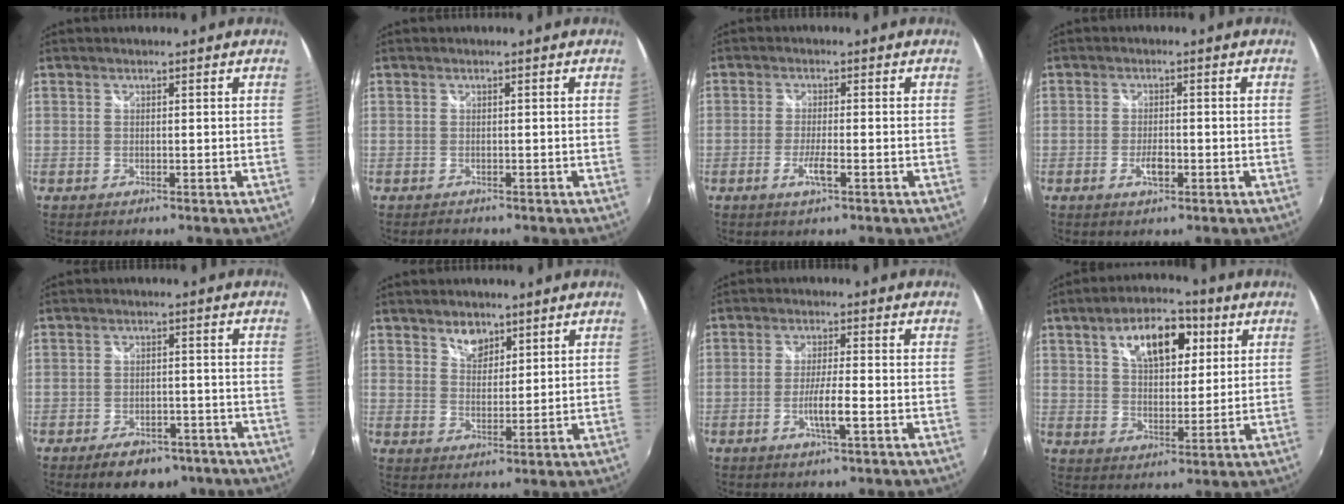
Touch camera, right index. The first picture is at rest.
{"total": 0.0}
{"total": 3.4, "force": [-1.6, 0.3, 3.0], "torque": [-0.063, -0.005, -0.031]}
{"total": 3.0, "force": [-1.2, 1.4, 2.4], "torque": [-0.046, -0.002, -0.023]}
{"total": 8.8, "force": [-6.3, 4.6, 4.0], "torque": [-0.087, 0.004, -0.080]}
{"total": 4.4, "force": [3.1, 2.6, 1.8], "torque": [-0.018, 0.001, 0.053]}
{"total": 4.7, "force": [-1.8, 0.0, 4.3], "torque": [-0.081, -0.005, -0.034]}
{"total": 12.6, "force": [5.4, 6.4, 9.4], "torque": [-0.151, 0.025, 0.088]}